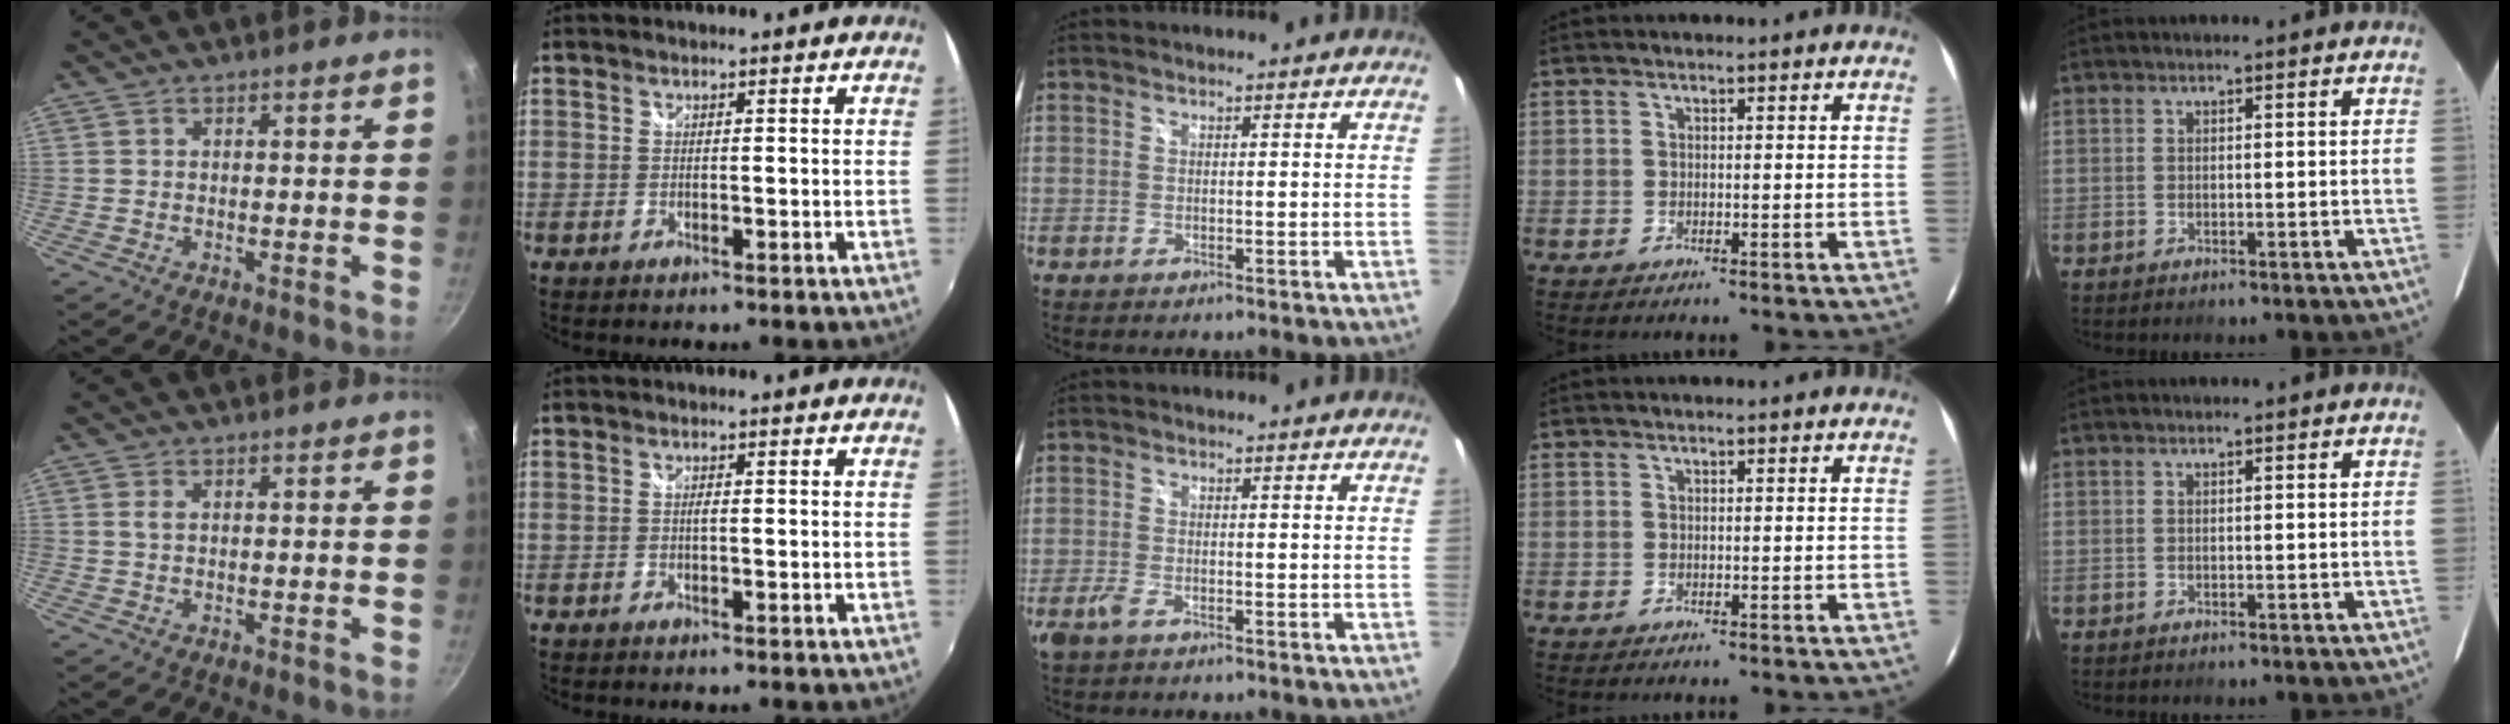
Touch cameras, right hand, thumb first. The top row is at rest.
{"thumb": {"total": 1.1, "force": [0.3, 0.5, 0.9], "torque": [-0.018, 0.001, 0.006]}, "index": {"total": 0.7, "force": [-0.1, 0.2, 0.7], "torque": [-0.013, 0.003, -0.003]}, "middle": {"total": 2.6, "force": [-1.7, 1.0, 1.7], "torque": [-0.042, -0.006, -0.033]}}